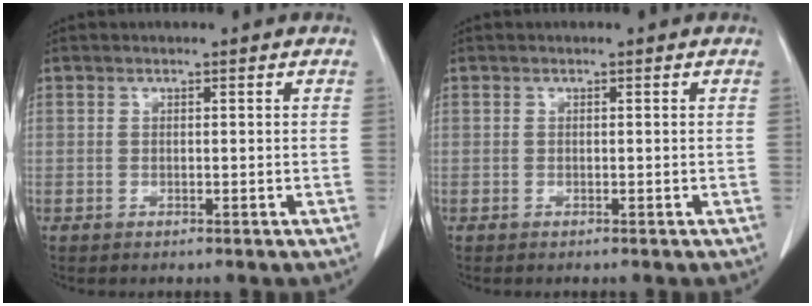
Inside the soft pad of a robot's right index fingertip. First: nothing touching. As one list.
[{"total": 0.0}]